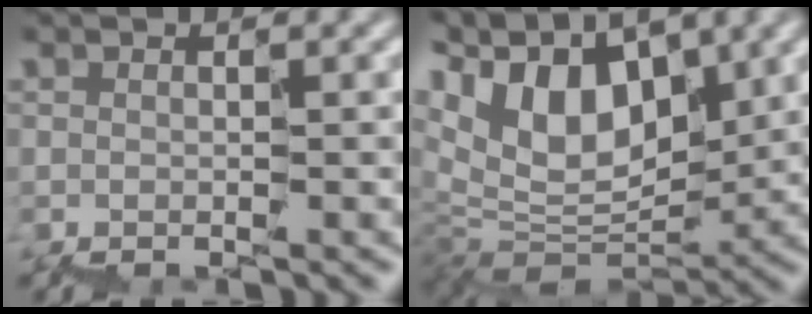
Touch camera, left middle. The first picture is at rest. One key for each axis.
{"total": 10.8, "fx": 4.8, "fy": 6.7, "fz": 7.0, "tx": -0.139, "ty": 0.031, "tz": 0.081}